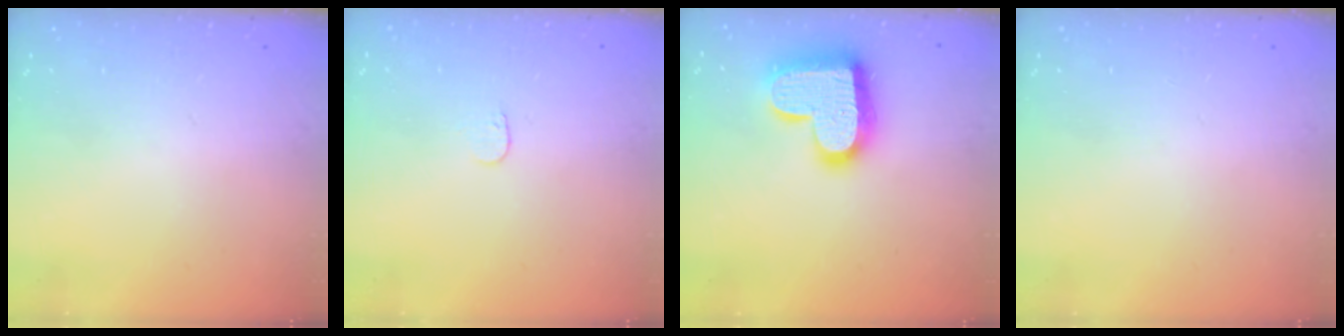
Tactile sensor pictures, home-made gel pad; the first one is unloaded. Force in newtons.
{"total": 3.6, "press": 3.6, "slide": 0.3}
{"total": 19.2, "press": 19.2, "slide": 1.3}
{"total": 0.0}